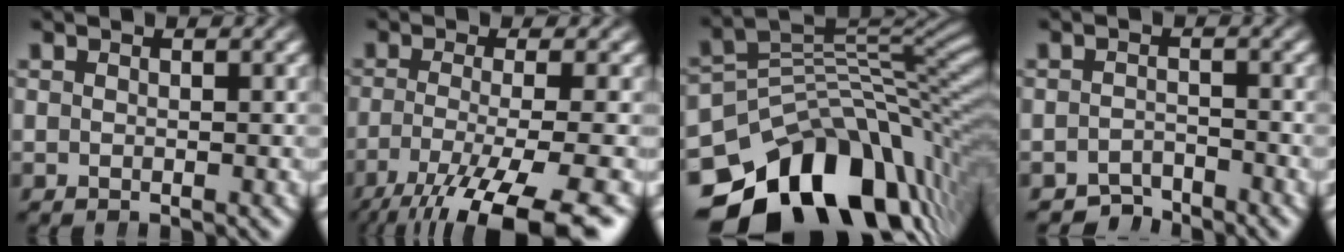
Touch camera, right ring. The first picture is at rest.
{"total": 8.8, "force": [-4.7, 3.3, 6.7], "torque": [-0.123, -0.046, -0.046]}
{"total": 20.1, "force": [-9.4, 11.9, 13.3], "torque": [-0.206, -0.043, -0.123]}
{"total": 3.1, "force": [-3.0, 0.9, -0.1], "torque": [0.005, -0.013, -0.051]}